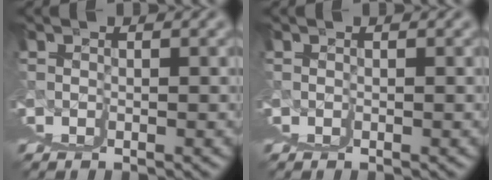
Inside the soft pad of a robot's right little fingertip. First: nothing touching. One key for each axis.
{"total": 0.0}